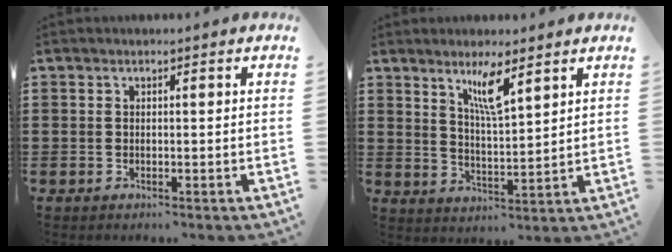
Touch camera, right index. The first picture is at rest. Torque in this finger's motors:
{"motor_torque": [0.58, 0.41, 0.46, 0.13]}